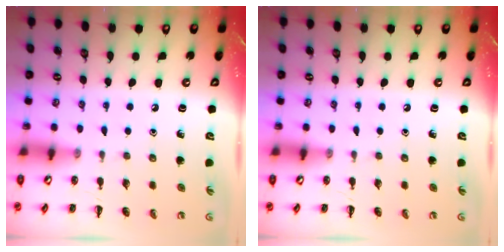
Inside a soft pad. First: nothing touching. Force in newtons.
{"total": 0.0}